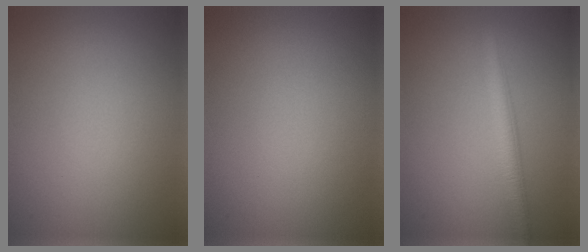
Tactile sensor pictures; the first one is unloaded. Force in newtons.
{"total": 0.0}
{"total": 3.4, "press": 3.4, "slide": 0.1}